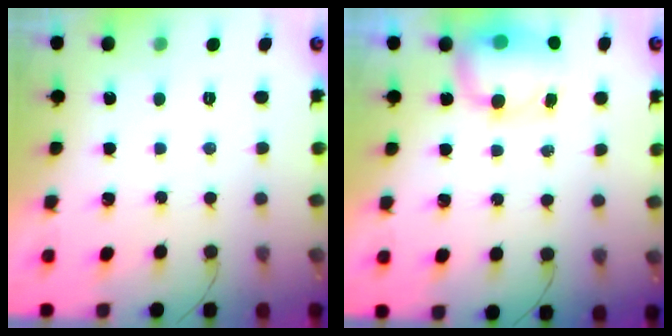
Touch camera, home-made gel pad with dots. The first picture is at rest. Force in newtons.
{"total": 12.3, "press": 9.5, "slide": 7.9}